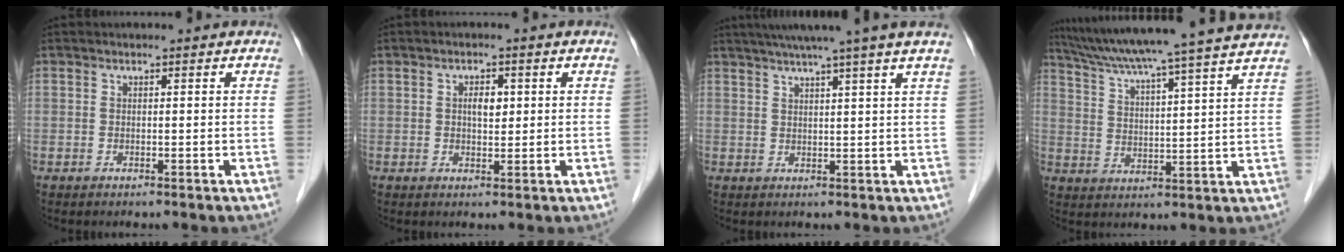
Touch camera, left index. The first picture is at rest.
{"total": 2.5, "force": [0.5, 1.3, 2.1], "torque": [-0.035, 0.002, 0.009]}
{"total": 10.3, "force": [8.2, -1.9, 6.0], "torque": [-0.089, 0.016, 0.099]}
{"total": 20.6, "force": [18.0, -1.5, 9.9], "torque": [-0.171, -0.006, 0.251]}